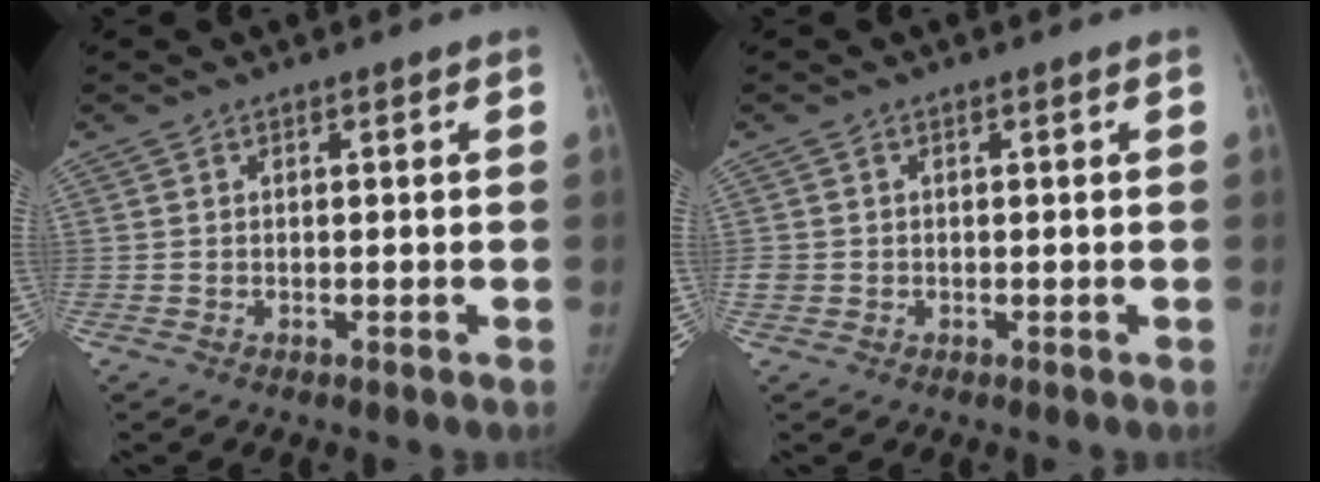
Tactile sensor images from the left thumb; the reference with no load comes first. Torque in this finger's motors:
{"motor_torque": [0.13, 0.12, 0.36, -0.15, 0.07]}